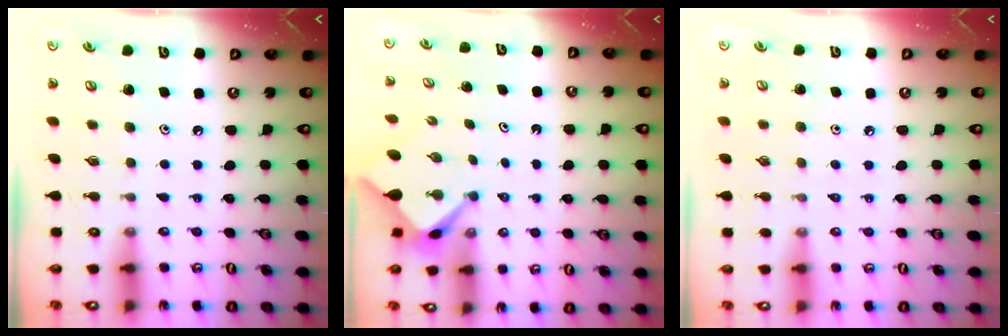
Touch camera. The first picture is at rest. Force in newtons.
{"total": 2.9, "press": 2.9, "slide": 0.4}
{"total": 3.1, "press": 3.1, "slide": 0.6}